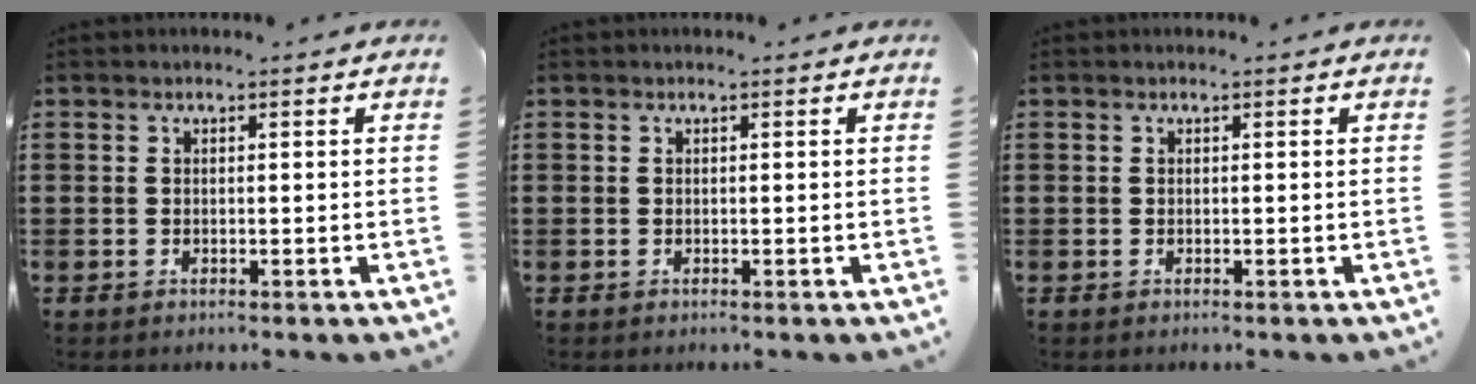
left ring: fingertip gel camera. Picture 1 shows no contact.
{"total": 0.0}
{"total": 0.0}